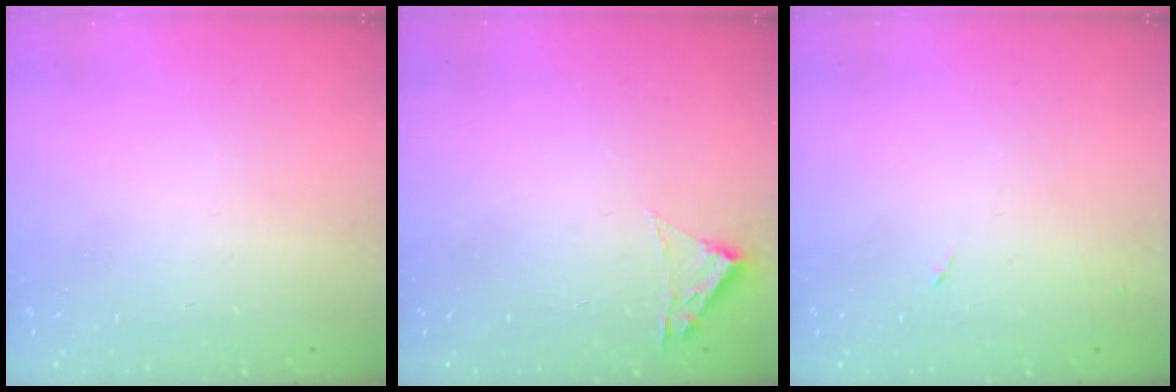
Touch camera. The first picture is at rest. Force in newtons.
{"total": 1.8, "press": 1.8, "slide": 0.2}
{"total": 4.6, "press": 4.6, "slide": 0.6}